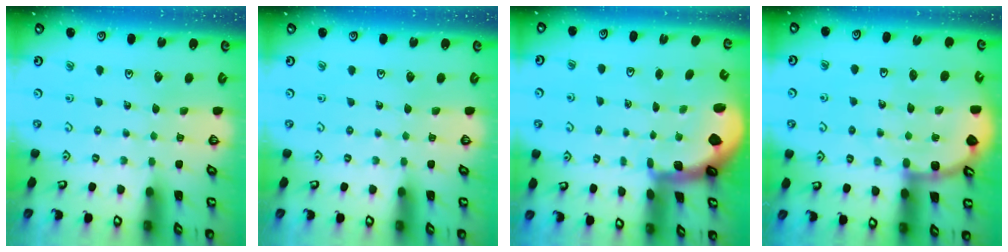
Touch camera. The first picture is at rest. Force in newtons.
{"total": 0.0}
{"total": 1.7, "press": 1.7, "slide": 0.4}
{"total": 9.9, "press": 9.4, "slide": 3.0}